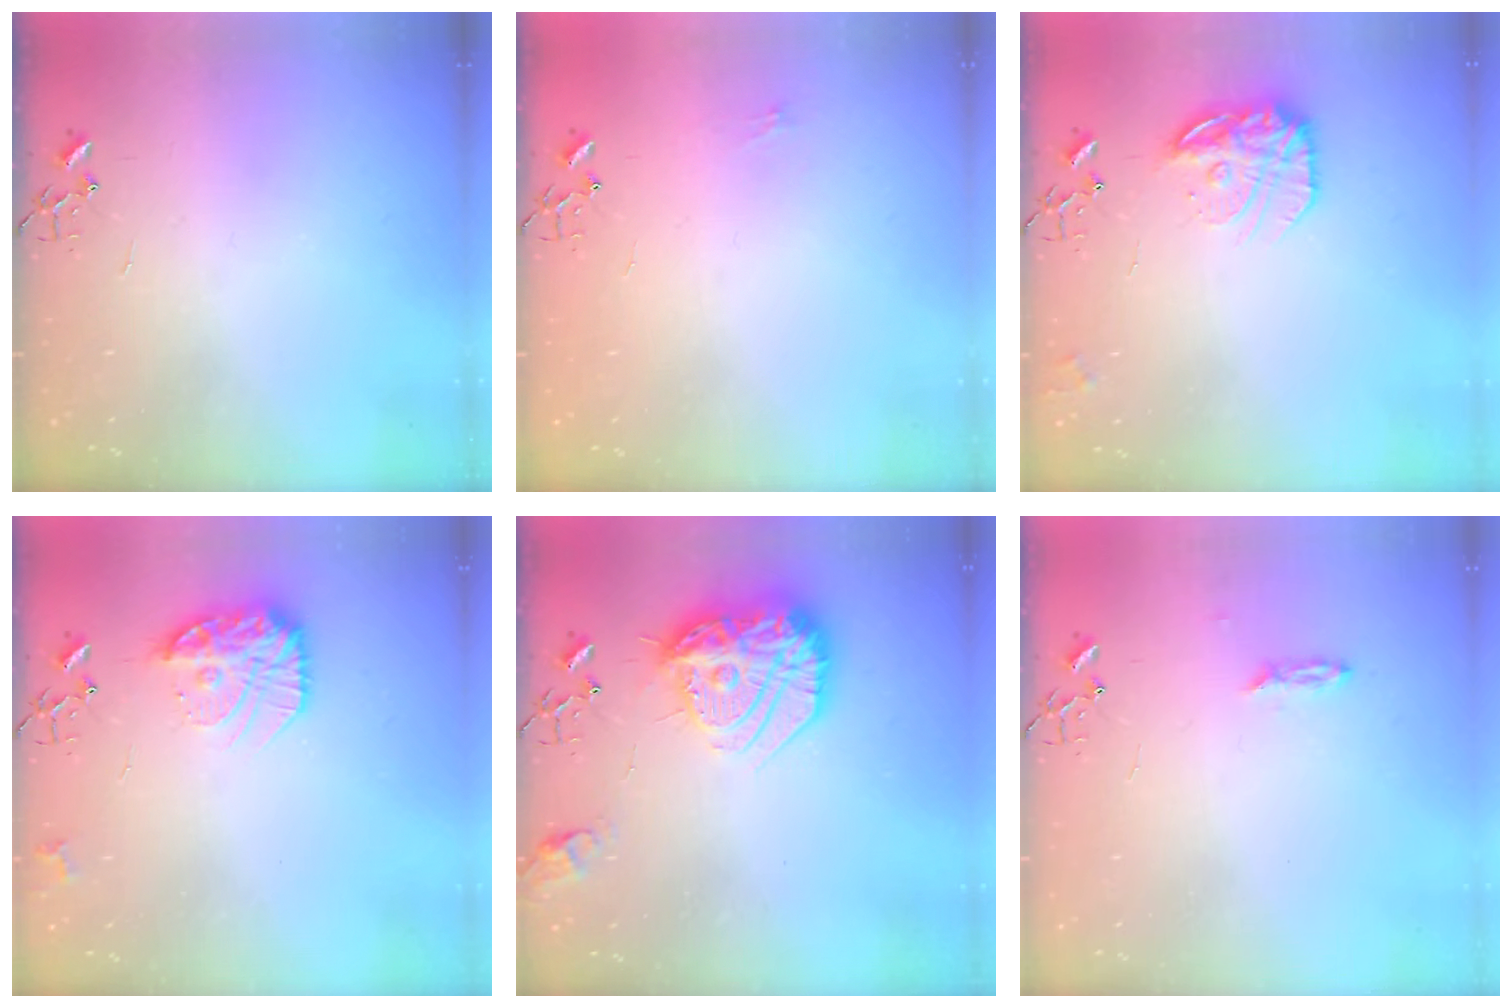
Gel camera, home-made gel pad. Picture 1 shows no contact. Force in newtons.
{"total": 5.0, "press": 5.0, "slide": 0.7}
{"total": 16.0, "press": 15.9, "slide": 1.3}
{"total": 16.1, "press": 16.0, "slide": 1.4}
{"total": 20.7, "press": 20.6, "slide": 1.5}
{"total": 2.3, "press": 2.2, "slide": 0.4}